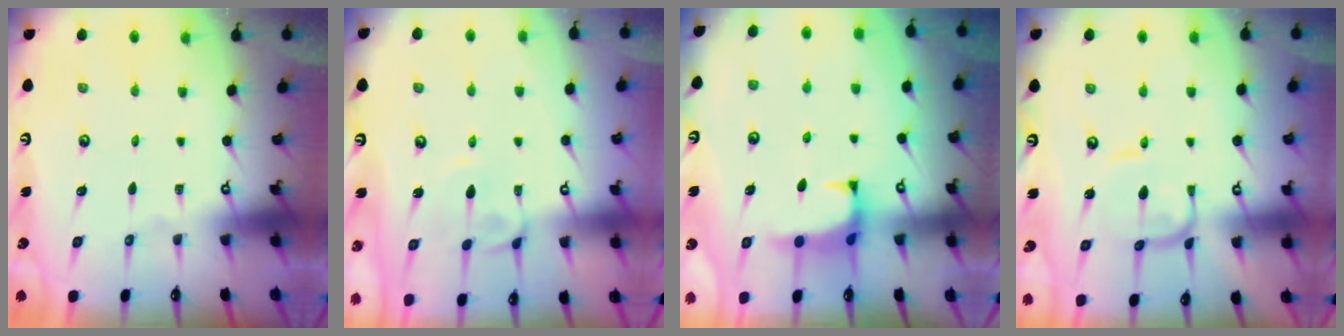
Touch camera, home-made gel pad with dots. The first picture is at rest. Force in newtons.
{"total": 3.0, "press": 3.0, "slide": 0.4}
{"total": 1.2, "press": 1.0, "slide": 0.6}
{"total": 1.0, "press": 0.9, "slide": 0.4}